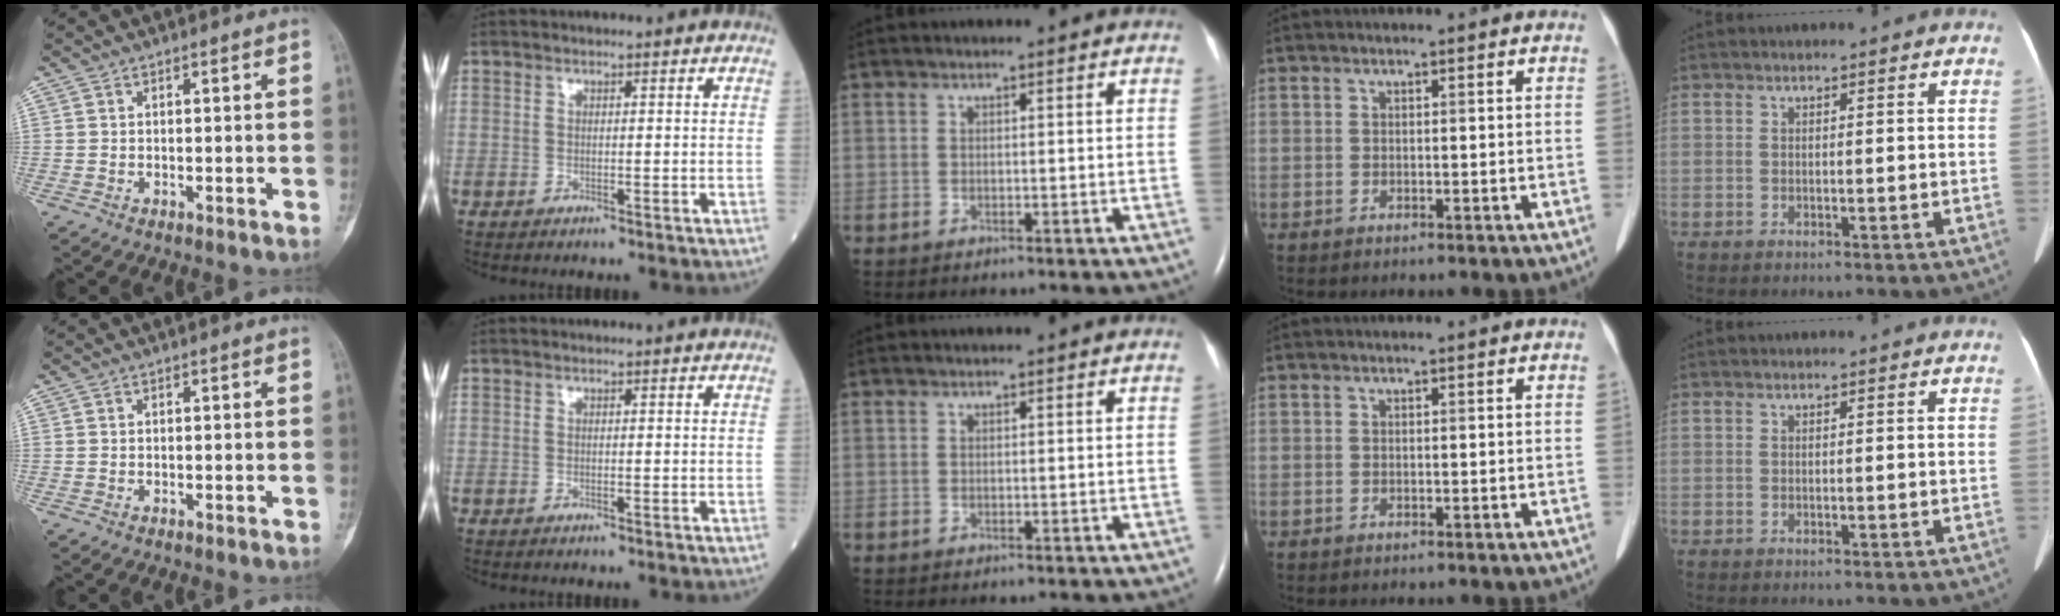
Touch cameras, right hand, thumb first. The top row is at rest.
{}